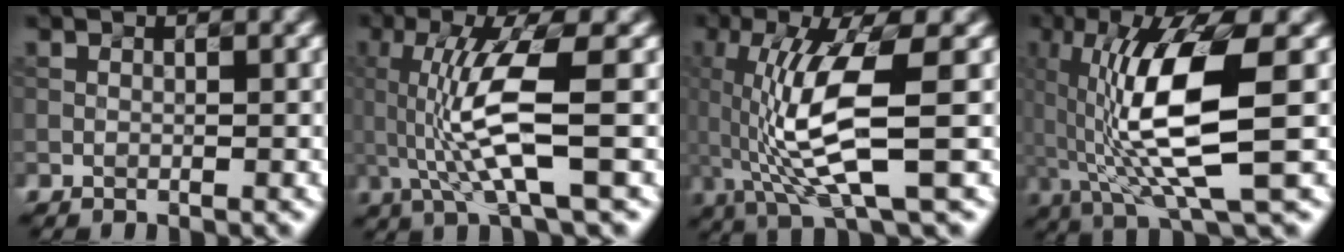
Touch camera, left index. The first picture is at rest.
{"total": 6.7, "force": [-0.5, 1.1, 6.6], "torque": [-0.137, 0.001, 0.008]}
{"total": 8.2, "force": [-1.2, 1.6, 7.9], "torque": [-0.158, 0.004, -0.007]}
{"total": 9.4, "force": [-0.8, 2.0, 9.1], "torque": [-0.172, 0.004, 0.002]}